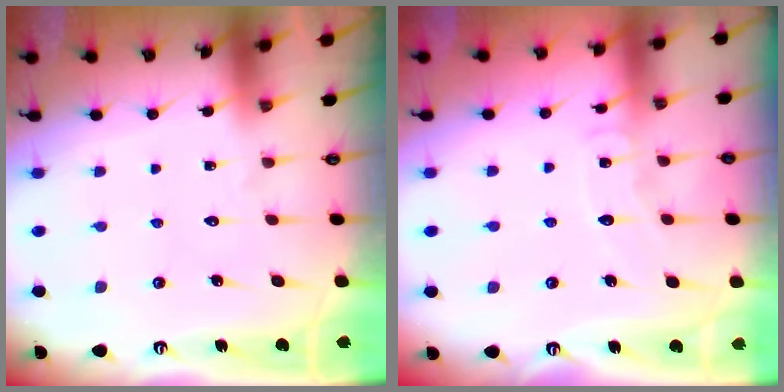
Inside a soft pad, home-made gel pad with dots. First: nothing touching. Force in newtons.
{"total": 6.0, "press": 6.0, "slide": 0.6}